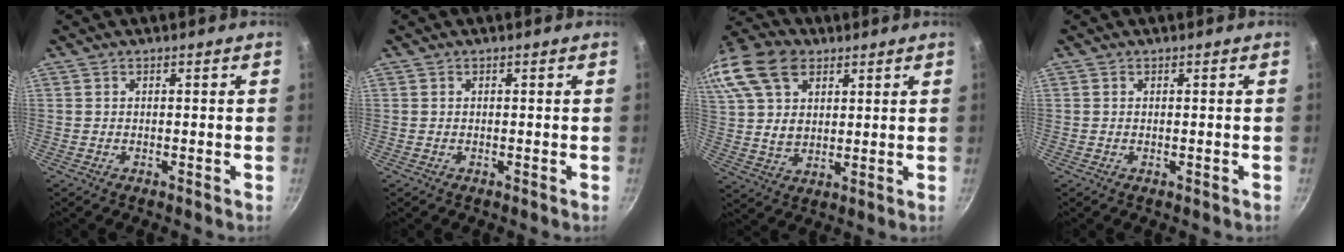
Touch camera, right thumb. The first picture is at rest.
{"total": 0.0}
{"total": 24.1, "force": [11.2, 16.3, 13.8], "torque": [-0.319, 0.032, 0.207]}
{"total": 0.0}